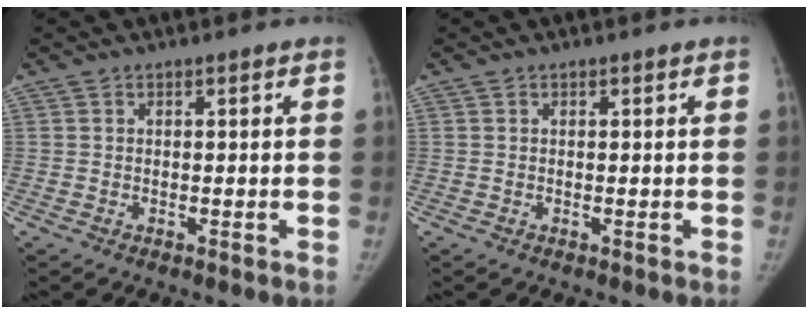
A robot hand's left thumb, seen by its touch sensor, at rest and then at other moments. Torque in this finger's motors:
{"motor_torque": [0.04, -0.03, 0.06, -0.32, 0.02]}